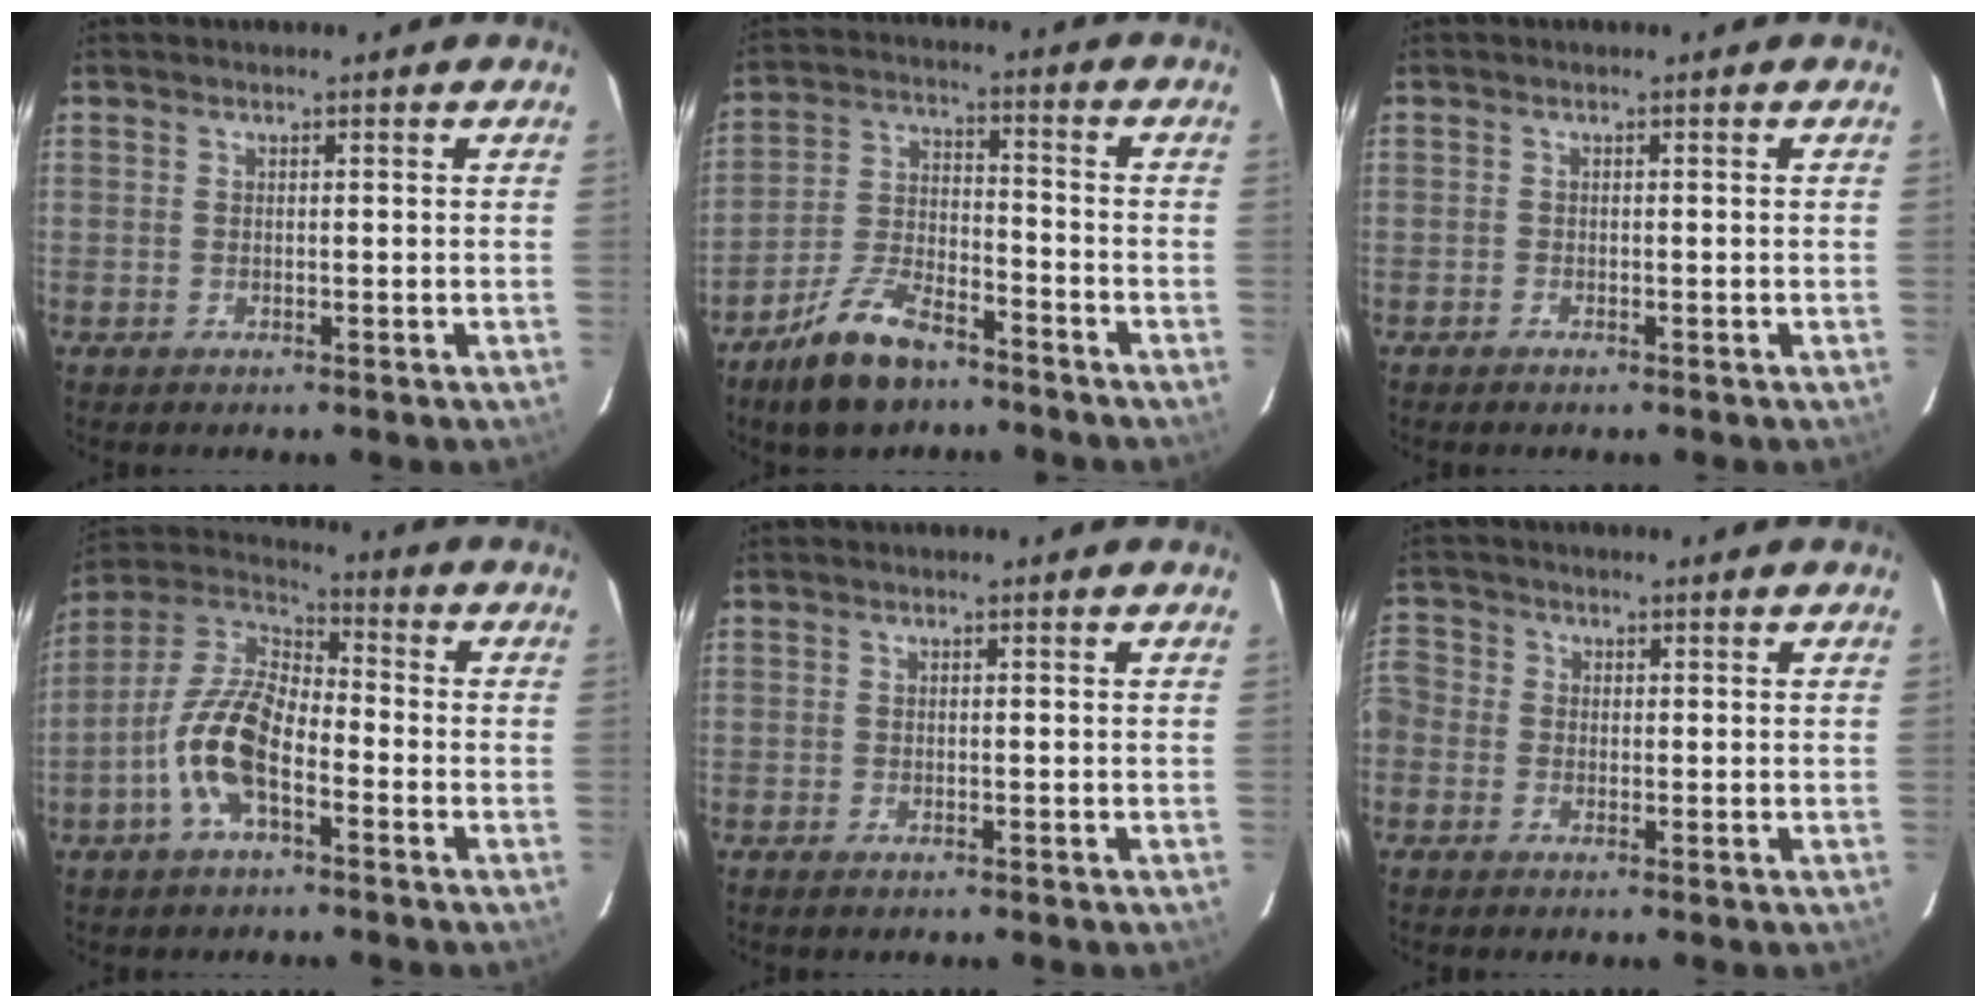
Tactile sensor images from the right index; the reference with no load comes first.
{"total": 11.9, "force": [-8.8, 4.7, 6.6], "torque": [-0.146, 0.002, -0.161]}
{"total": 0.7, "force": [-0.6, 0.3, 0.2], "torque": [-0.006, 0.000, -0.013]}
{"total": 12.4, "force": [-5.0, 5.4, 10.0], "torque": [-0.215, 0.008, -0.103]}
{"total": 0.8, "force": [-0.6, 0.2, 0.4], "torque": [-0.009, -0.001, -0.012]}
{"total": 5.7, "force": [-1.6, 5.2, 1.7], "torque": [-0.050, 0.009, -0.052]}